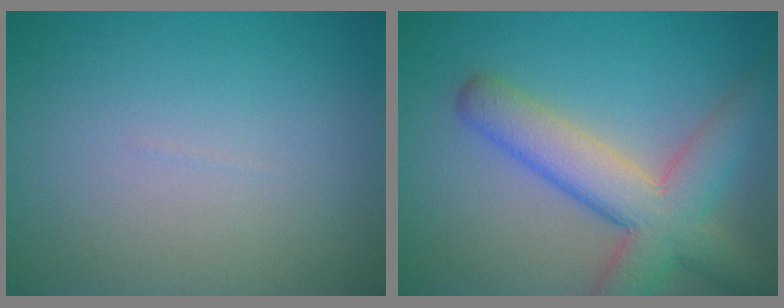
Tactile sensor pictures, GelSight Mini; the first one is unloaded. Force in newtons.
{"total": 7.3, "press": 7.3, "slide": 0.5}